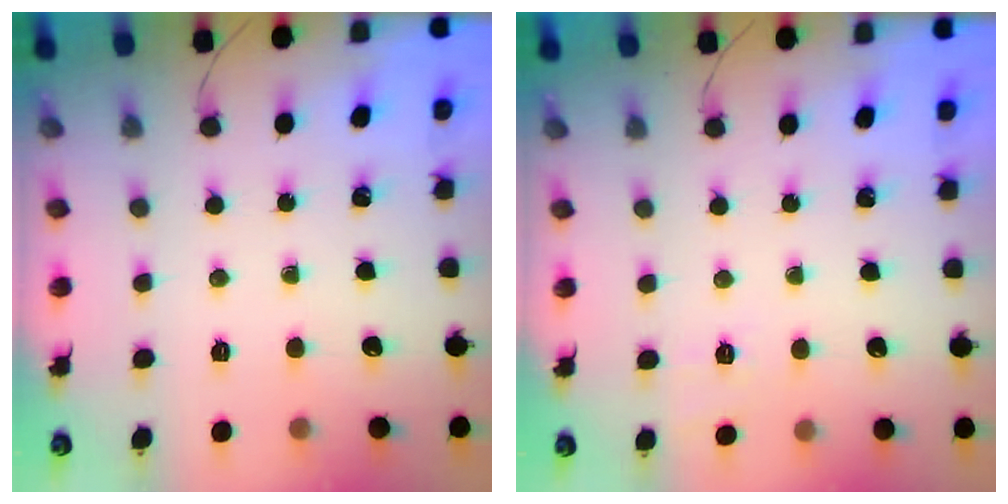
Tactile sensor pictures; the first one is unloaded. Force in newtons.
{"total": 7.1, "press": 6.8, "slide": 2.0}